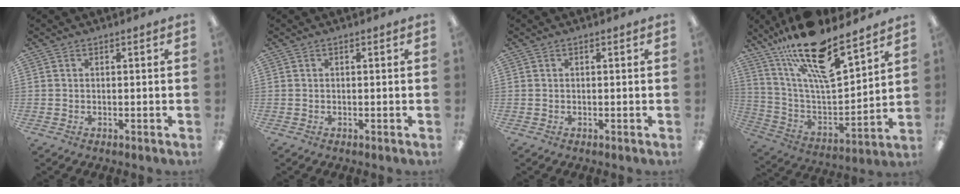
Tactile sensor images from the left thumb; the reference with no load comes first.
{"total": 0.0}
{"total": 0.0}
{"total": 20.8, "force": [15.4, 6.1, 12.6], "torque": [-0.229, -0.099, 0.265]}